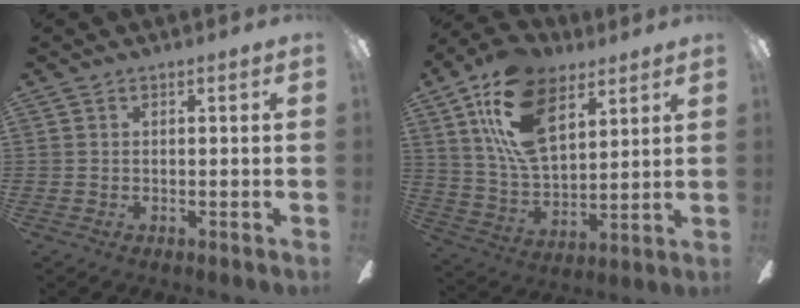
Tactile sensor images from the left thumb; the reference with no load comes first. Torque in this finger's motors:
{"motor_torque": [0.57, 0.65, 1.29, -1.48, 0.12]}